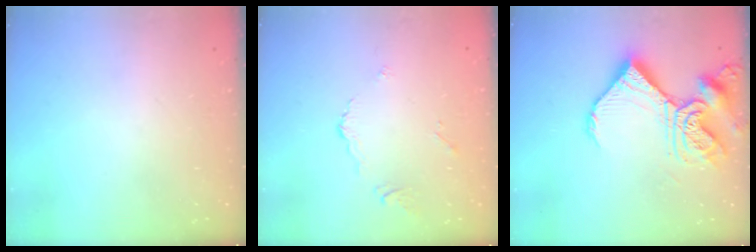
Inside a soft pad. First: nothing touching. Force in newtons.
{"total": 3.0, "press": 2.9, "slide": 0.8}
{"total": 15.6, "press": 15.4, "slide": 2.0}